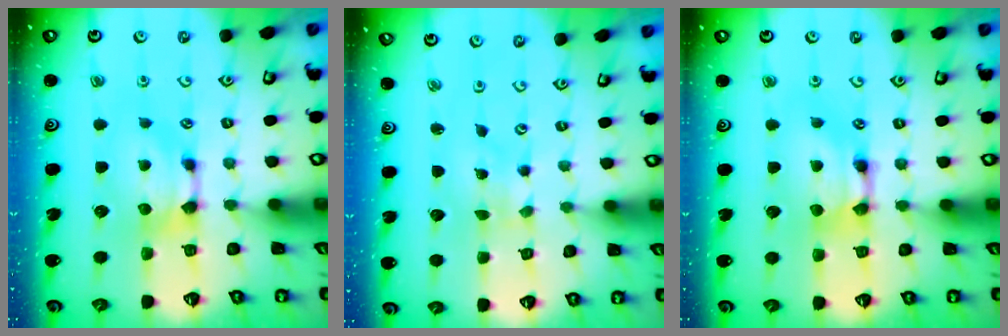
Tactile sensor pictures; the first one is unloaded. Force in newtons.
{"total": 6.0, "press": 6.0, "slide": 0.6}
{"total": 2.0, "press": 2.0, "slide": 0.1}